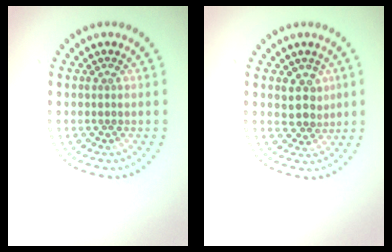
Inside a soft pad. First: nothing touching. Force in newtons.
{"total": 2.7, "press": 2.4, "slide": 1.1}